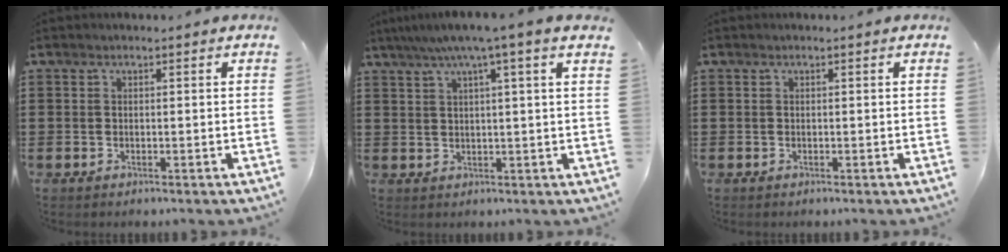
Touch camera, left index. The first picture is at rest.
{"total": 4.9, "force": [3.1, -0.7, 3.8], "torque": [-0.081, -0.004, 0.050]}
{"total": 0.0}